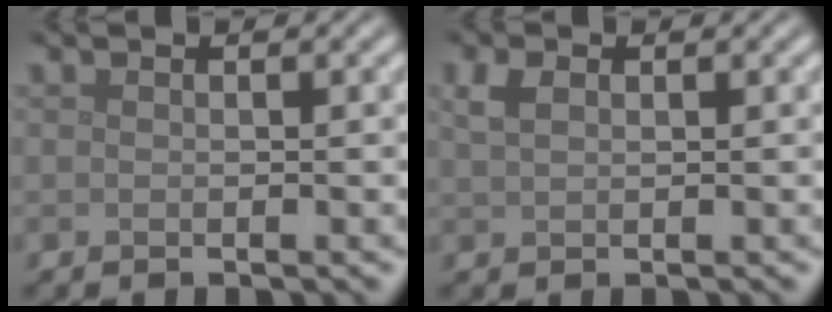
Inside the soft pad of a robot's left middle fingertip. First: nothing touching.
{"total": 1.7, "force": [0.8, 1.1, 1.1], "torque": [-0.027, 0.004, 0.017]}